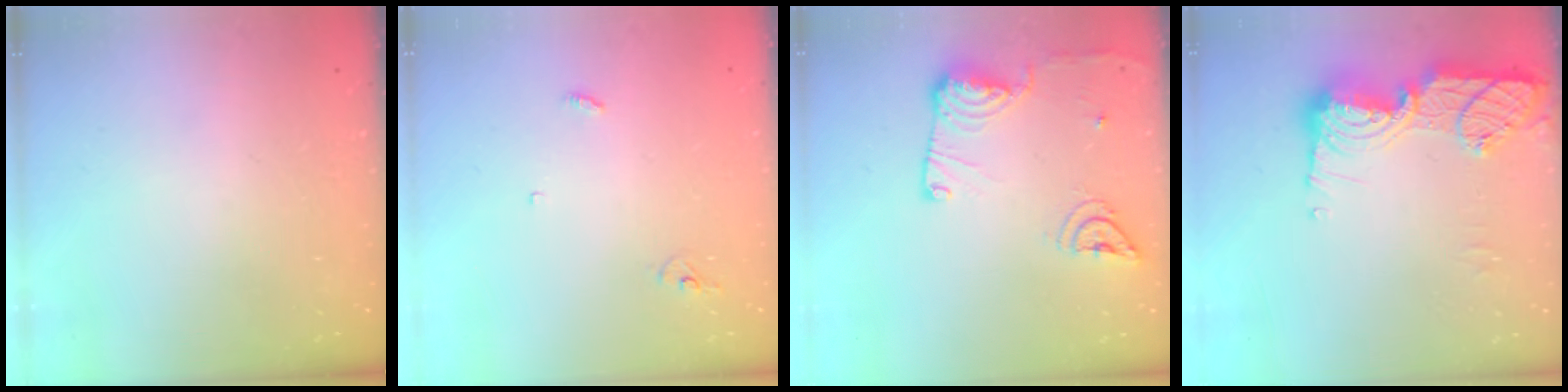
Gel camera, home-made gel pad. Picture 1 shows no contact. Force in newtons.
{"total": 2.9, "press": 2.9, "slide": 0.2}
{"total": 13.5, "press": 13.4, "slide": 1.7}
{"total": 16.5, "press": 16.4, "slide": 1.2}